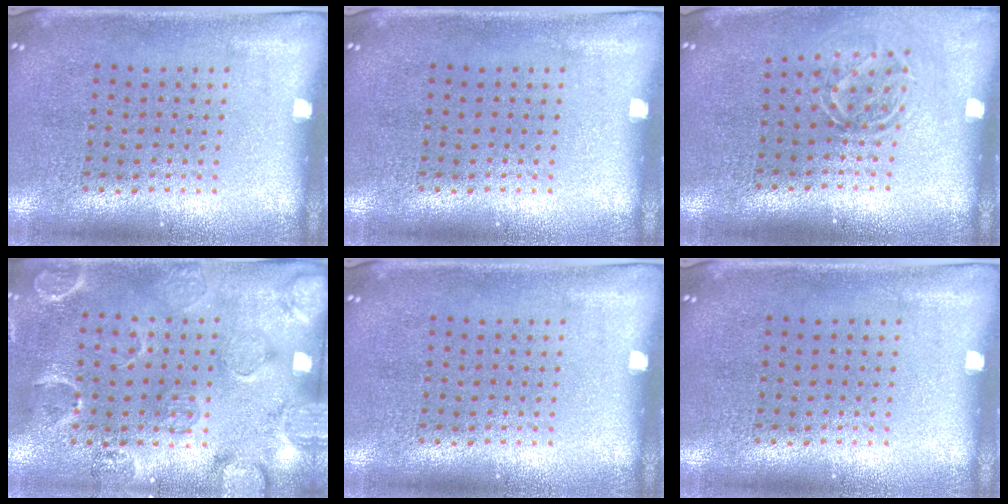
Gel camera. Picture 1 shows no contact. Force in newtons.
{"total": 0.0}
{"total": 1.6, "press": 1.2, "slide": 1.1}
{"total": 2.8, "press": 1.8, "slide": 2.1}
{"total": 0.0}
{"total": 0.0}